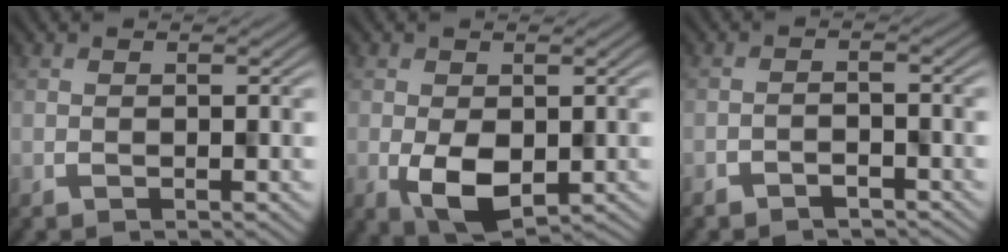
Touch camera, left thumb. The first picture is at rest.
{"total": 6.5, "force": [-1.6, 4.1, 4.8], "torque": [-0.098, -0.026, -0.013]}
{"total": 1.6, "force": [-1.5, 0.3, -0.3], "torque": [-0.002, -0.004, -0.022]}